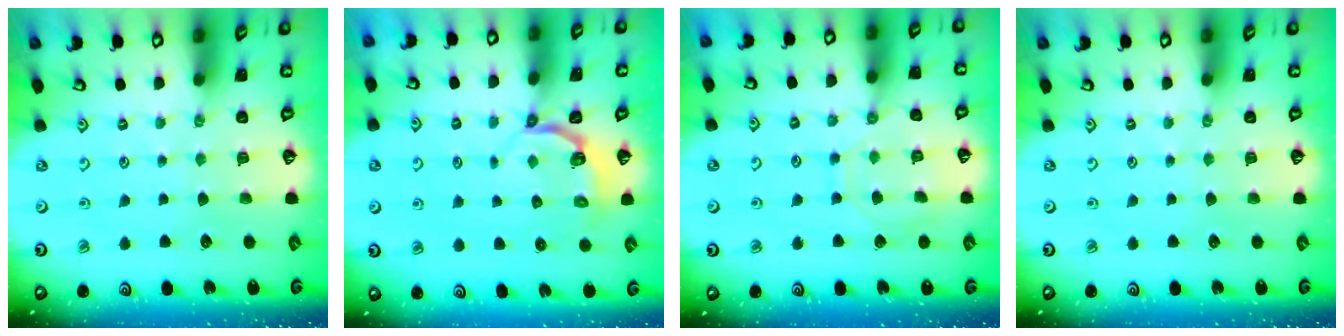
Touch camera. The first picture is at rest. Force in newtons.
{"total": 3.5, "press": 2.6, "slide": 2.3}
{"total": 9.0, "press": 9.0, "slide": 0.8}
{"total": 0.0}